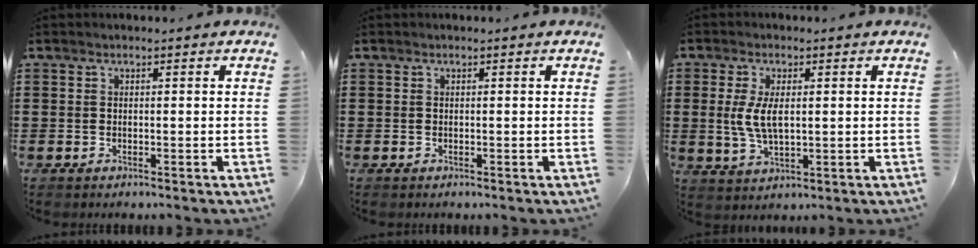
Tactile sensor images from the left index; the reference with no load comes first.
{"total": 0.0}
{"total": 5.6, "force": [0.6, 2.5, 5.0], "torque": [-0.121, 0.000, 0.004]}